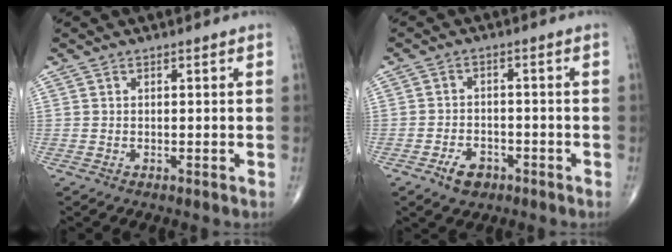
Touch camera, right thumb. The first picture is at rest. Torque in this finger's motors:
{"motor_torque": [-0.11, 0.30, -0.13, -0.17, 0.11]}